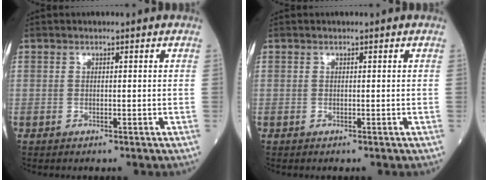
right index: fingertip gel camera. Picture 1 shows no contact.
{"total": 0.0}